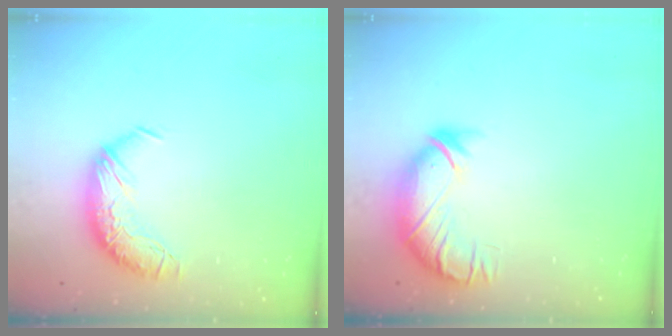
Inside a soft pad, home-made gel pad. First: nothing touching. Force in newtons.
{"total": 3.9, "press": 2.7, "slide": 2.7}